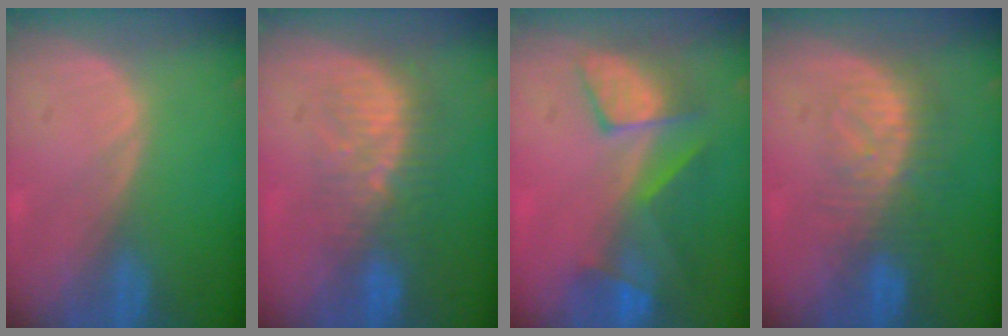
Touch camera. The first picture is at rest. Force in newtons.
{"total": 8.1, "press": 7.6, "slide": 2.6}
{"total": 8.2, "press": 7.9, "slide": 2.4}
{"total": 8.3, "press": 7.2, "slide": 4.1}